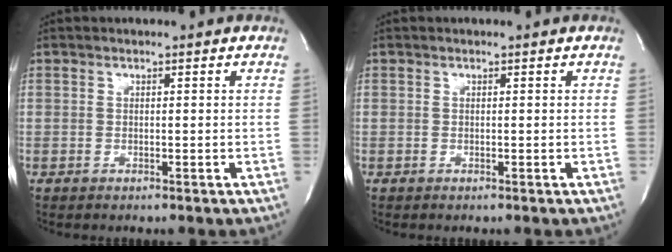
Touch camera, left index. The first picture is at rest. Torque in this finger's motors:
{"motor_torque": [0.00, 0.00, 0.00, 0.00]}